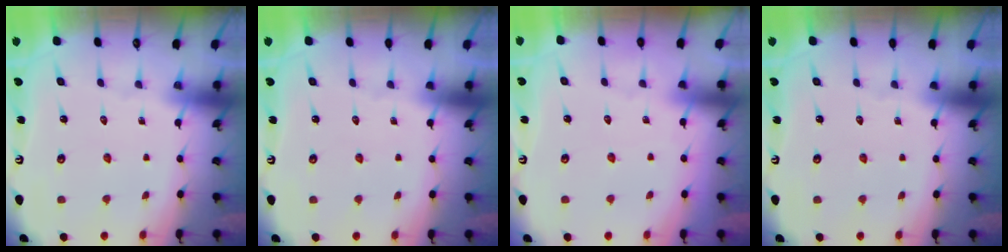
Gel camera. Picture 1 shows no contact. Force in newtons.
{"total": 0.0}
{"total": 2.5, "press": 2.5, "slide": 0.4}
{"total": 0.0}